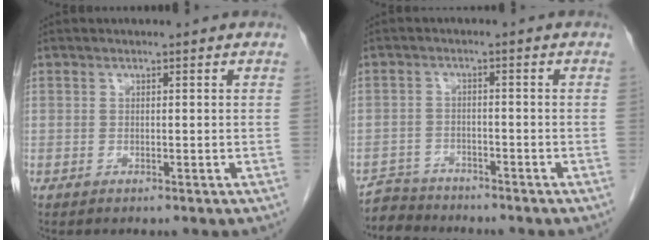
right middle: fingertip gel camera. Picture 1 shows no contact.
{"total": 2.9, "force": [-2.5, 1.0, -1.0], "torque": [0.018, -0.011, -0.048]}